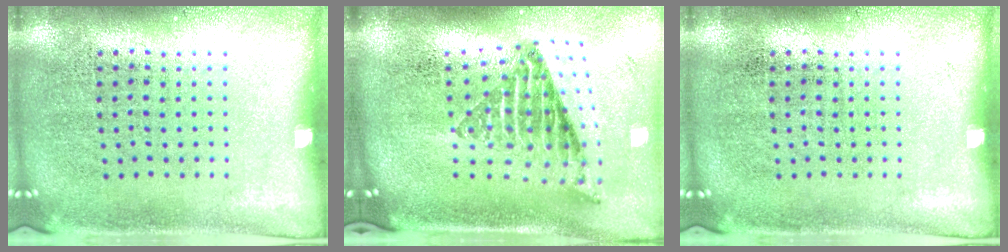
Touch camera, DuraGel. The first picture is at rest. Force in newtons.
{"total": 2.2, "press": 1.5, "slide": 1.6}
{"total": 0.0}